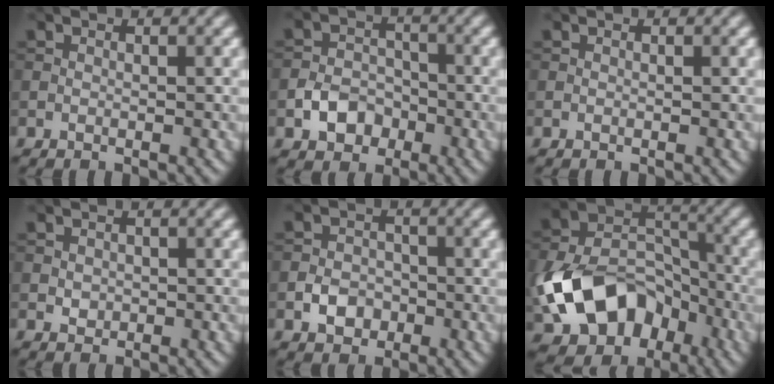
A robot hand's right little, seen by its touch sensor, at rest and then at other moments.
{"total": 3.5, "force": [-1.6, 2.6, 1.6], "torque": [-0.024, 0.003, -0.031]}
{"total": 0.0}
{"total": 1.0, "force": [0.1, 0.9, 0.4], "torque": [-0.007, -0.002, 0.002]}
{"total": 2.8, "force": [-1.1, 2.2, 1.3], "torque": [-0.016, 0.001, -0.024]}
{"total": 11.3, "force": [-4.5, 7.8, 6.9], "torque": [-0.127, 0.000, -0.081]}